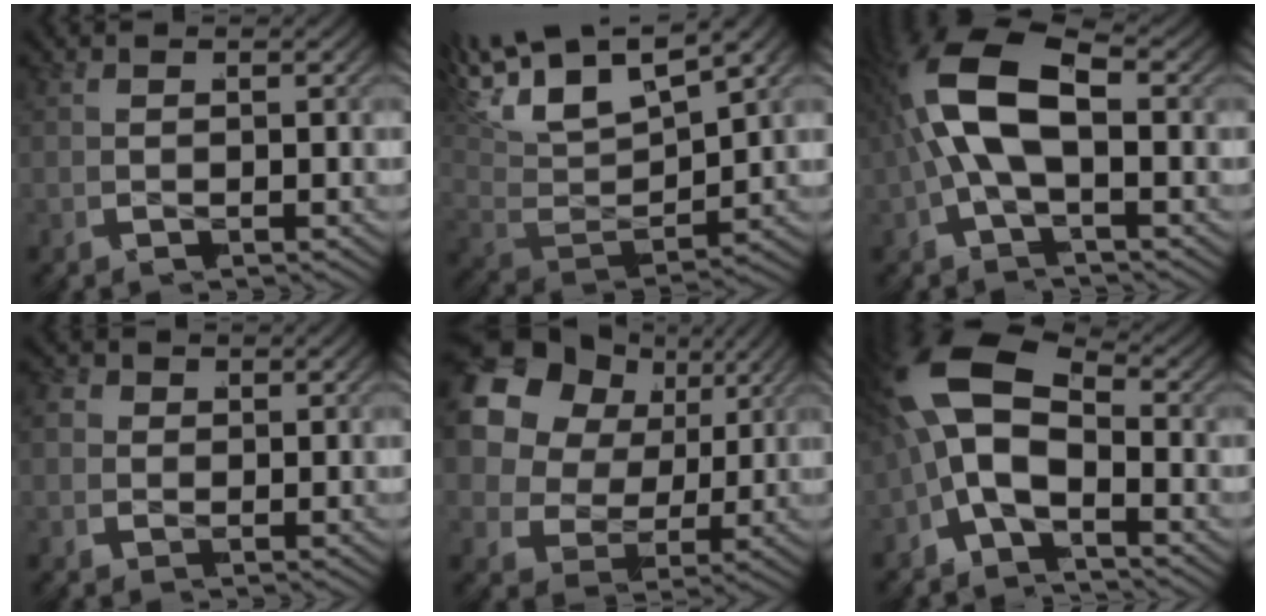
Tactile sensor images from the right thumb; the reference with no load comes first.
{"total": 10.0, "force": [2.6, 7.0, 6.7], "torque": [-0.167, -0.008, 0.040]}
{"total": 10.1, "force": [0.2, 5.2, 8.7], "torque": [-0.197, 0.004, -0.004]}
{"total": 2.1, "force": [0.2, 2.0, 0.8], "torque": [-0.019, -0.008, 0.004]}
{"total": 13.7, "force": [3.0, 10.3, 8.5], "torque": [-0.183, 0.009, 0.037]}
{"total": 12.1, "force": [-0.8, 8.8, 8.3], "torque": [-0.200, -0.006, -0.028]}